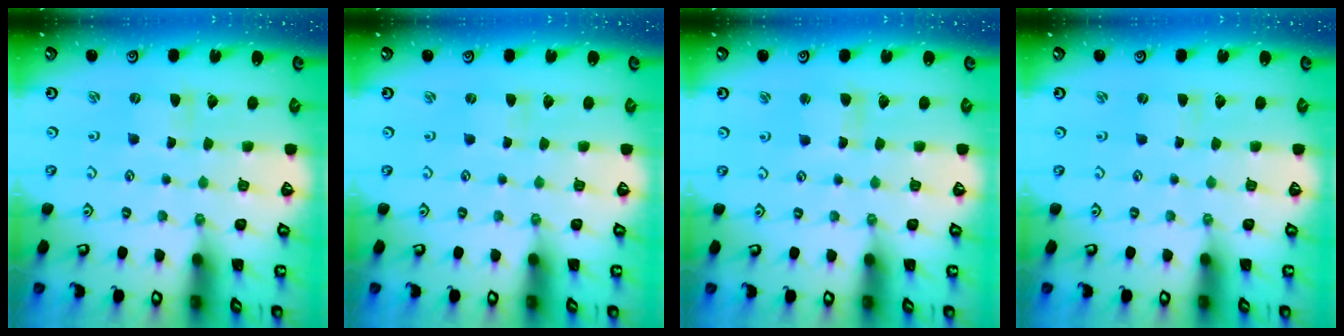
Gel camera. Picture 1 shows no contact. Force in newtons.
{"total": 0.0}
{"total": 2.1, "press": 2.1, "slide": 0.3}
{"total": 0.0}